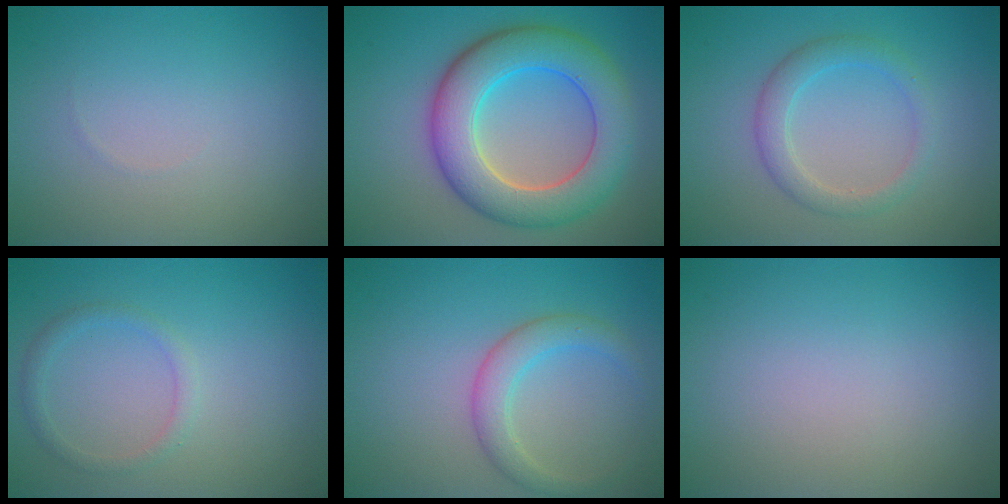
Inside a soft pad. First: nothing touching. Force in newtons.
{"total": 8.7, "press": 8.7, "slide": 0.3}
{"total": 2.7, "press": 2.7, "slide": 0.1}
{"total": 1.4, "press": 1.4, "slide": 0.2}
{"total": 2.8, "press": 2.8, "slide": 0.2}
{"total": 0.0}